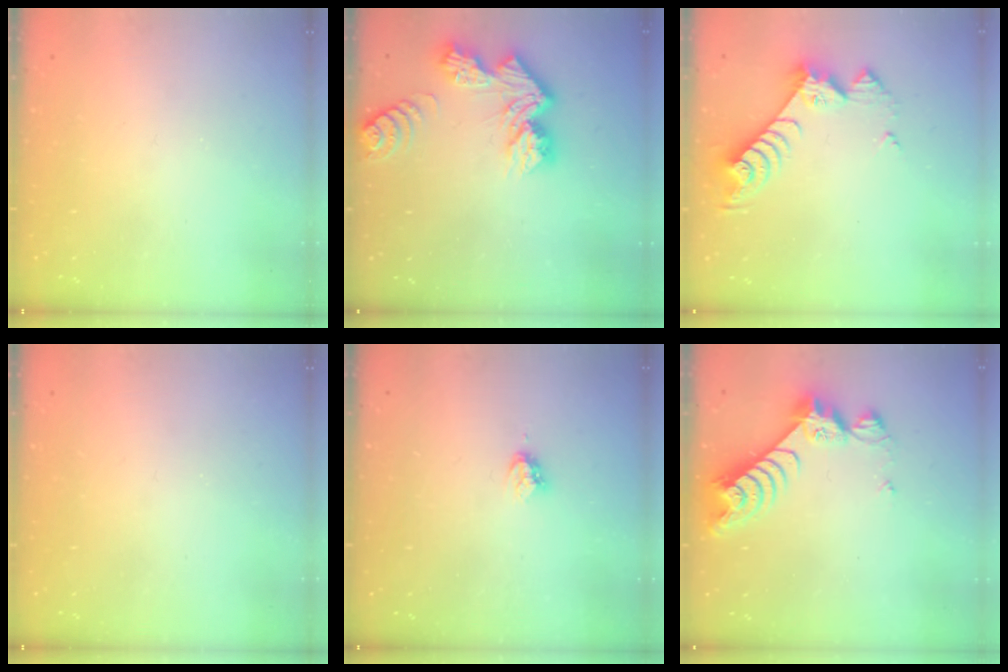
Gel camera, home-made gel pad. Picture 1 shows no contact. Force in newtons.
{"total": 12.2, "press": 12.1, "slide": 1.0}
{"total": 9.6, "press": 9.5, "slide": 0.7}
{"total": 0.0}
{"total": 3.6, "press": 3.6, "slide": 0.7}
{"total": 9.0, "press": 8.9, "slide": 0.9}